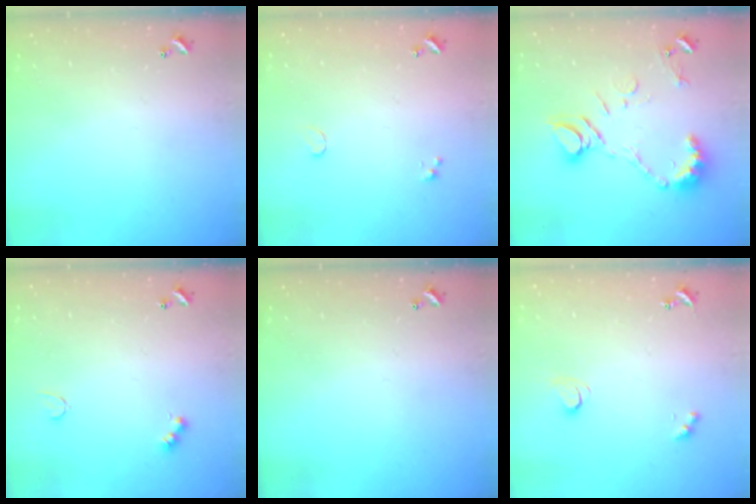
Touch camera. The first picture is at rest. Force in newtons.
{"total": 0.5, "press": 0.4, "slide": 0.3}
{"total": 11.1, "press": 11.0, "slide": 1.3}
{"total": 4.1, "press": 4.1, "slide": 0.6}
{"total": 0.0}
{"total": 1.7, "press": 1.7, "slide": 0.3}